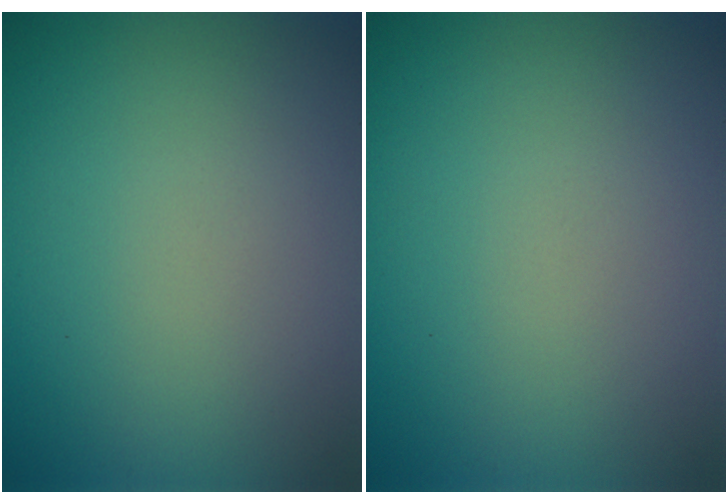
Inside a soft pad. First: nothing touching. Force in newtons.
{"total": 0.0}